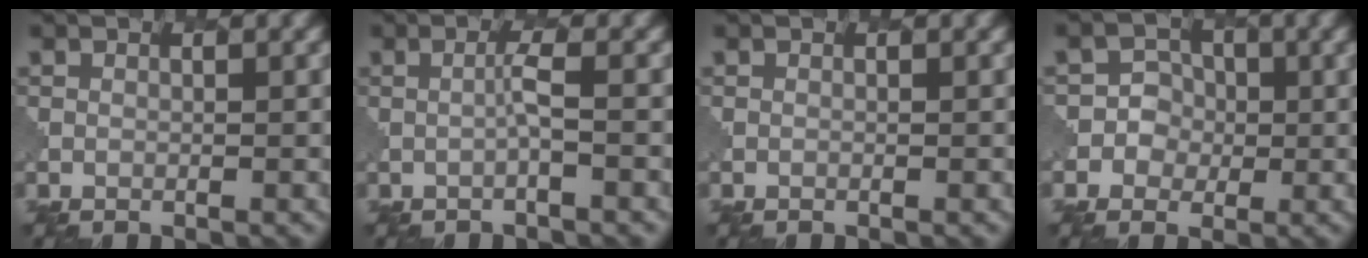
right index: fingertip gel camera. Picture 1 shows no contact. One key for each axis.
{"total": 1.2, "fx": -0.1, "fy": -0.1, "fz": 1.2, "tx": -0.024, "ty": 0.002, "tz": -0.006}
{"total": 0.0}
{"total": 2.9, "fx": -0.2, "fy": 2.8, "fz": 0.5, "tx": 0.010, "ty": 0.009, "tz": -0.016}